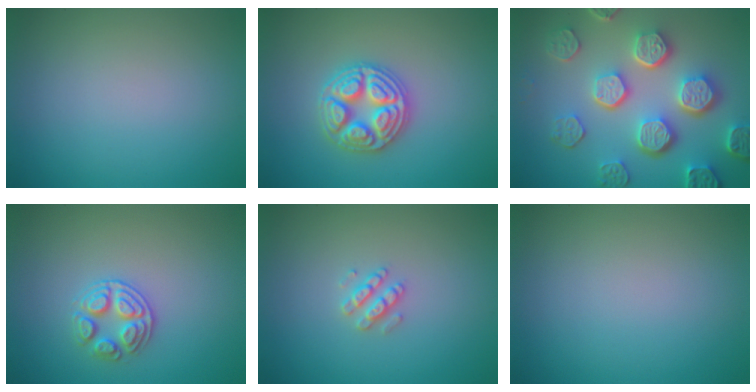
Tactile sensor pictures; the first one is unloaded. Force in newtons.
{"total": 4.7, "press": 4.7, "slide": 0.5}
{"total": 7.8, "press": 6.1, "slide": 5.0}
{"total": 2.8, "press": 2.7, "slide": 0.7}
{"total": 1.9, "press": 1.9, "slide": 0.3}
{"total": 0.0}